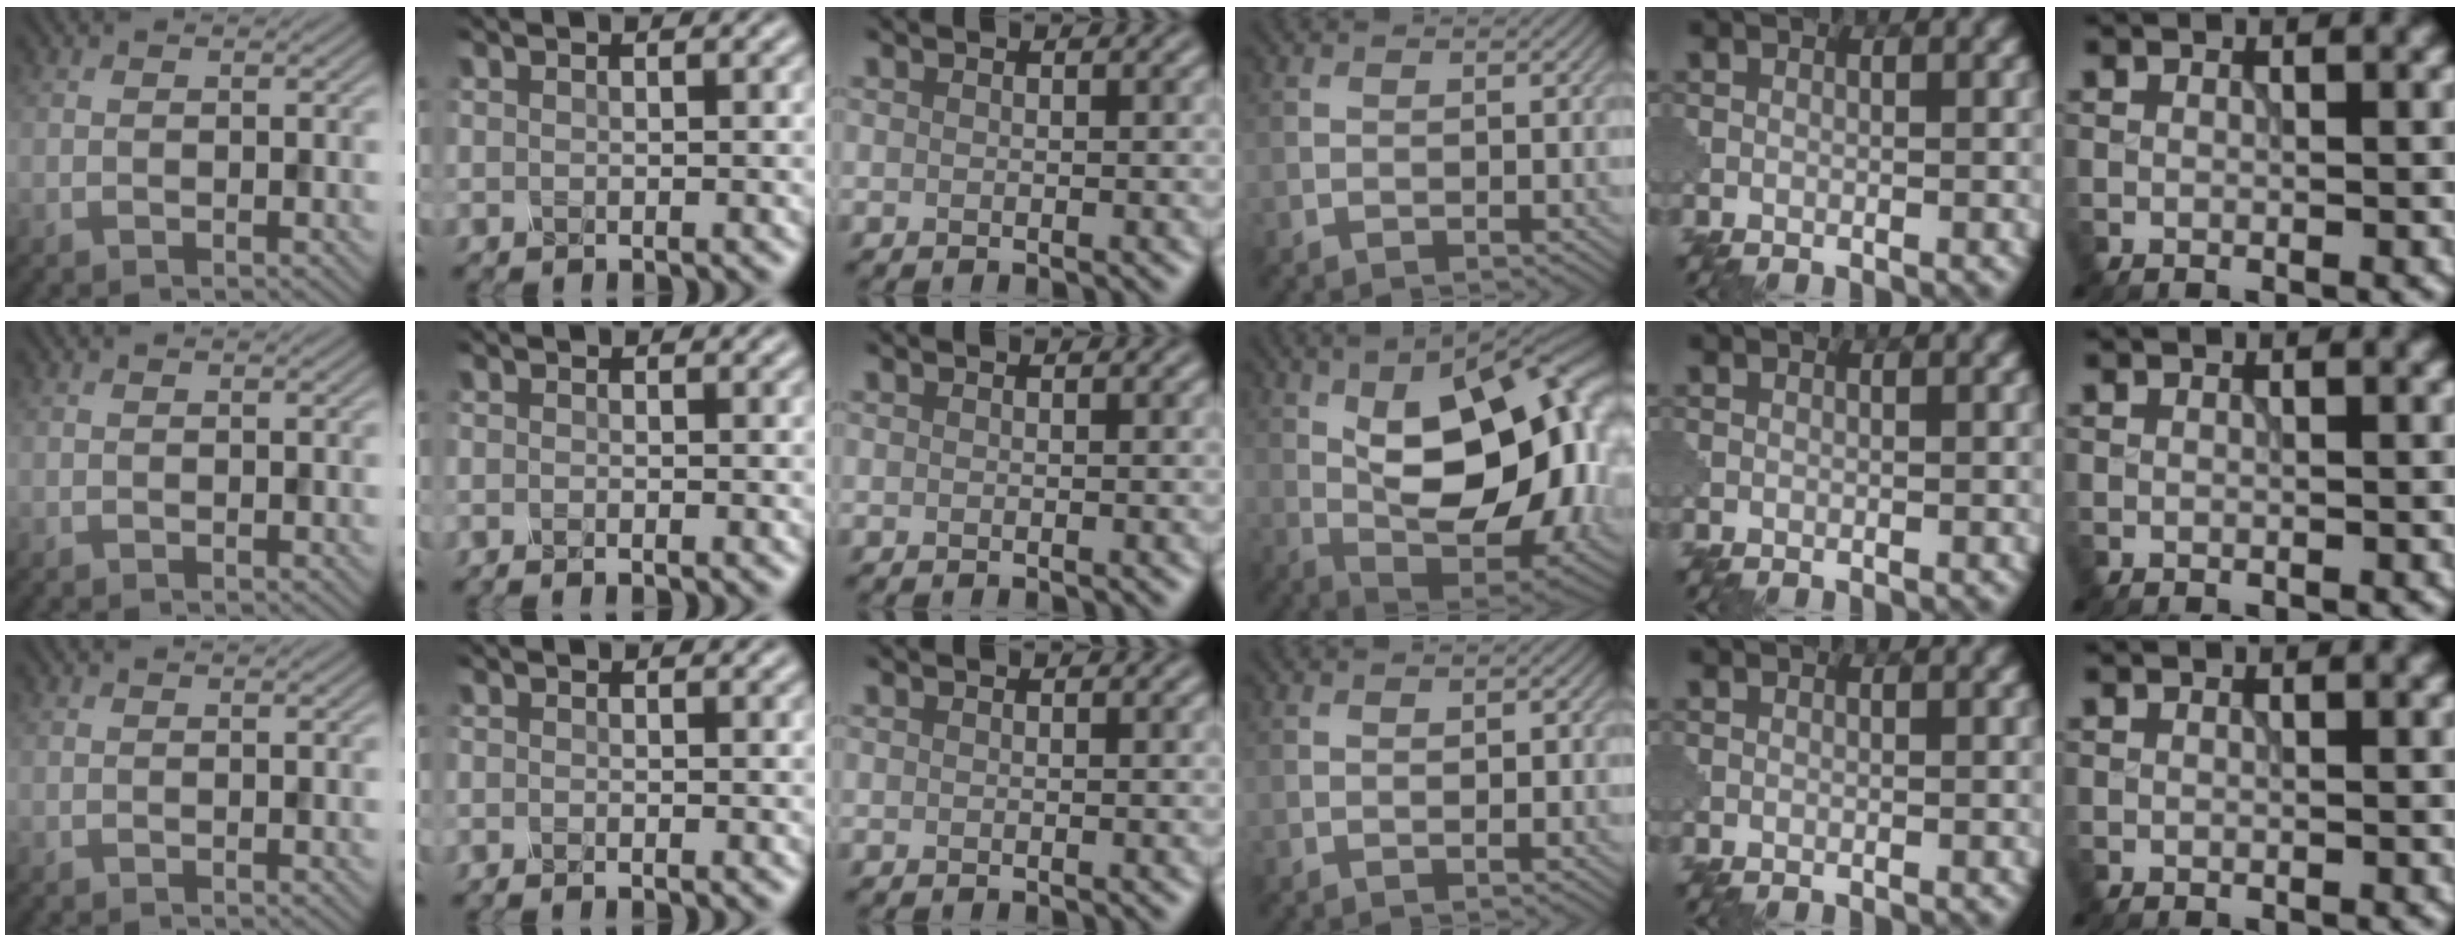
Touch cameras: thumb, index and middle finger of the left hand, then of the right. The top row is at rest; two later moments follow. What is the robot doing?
{"motion": "shake", "object": "sieve"}